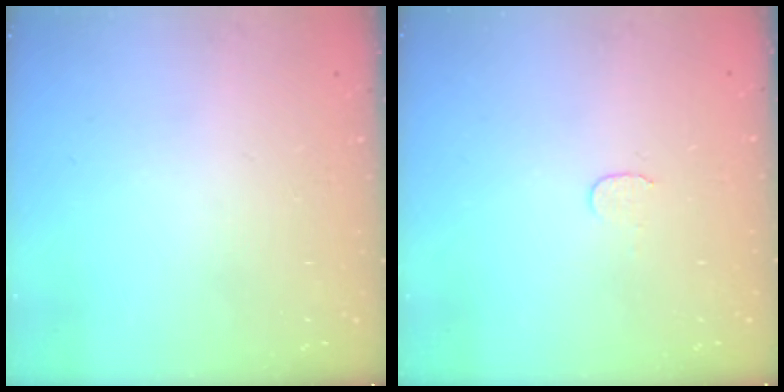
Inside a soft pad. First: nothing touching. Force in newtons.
{"total": 3.8, "press": 3.8, "slide": 0.3}